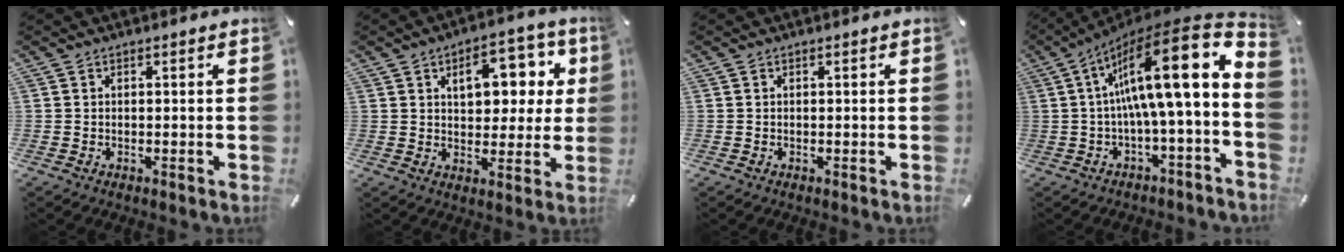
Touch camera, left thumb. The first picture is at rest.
{"total": 13.5, "force": [4.7, 8.3, 9.6], "torque": [-0.119, -0.007, 0.074]}
{"total": 0.0}
{"total": 19.0, "force": [3.9, 3.8, 18.2], "torque": [-0.304, -0.051, 0.054]}